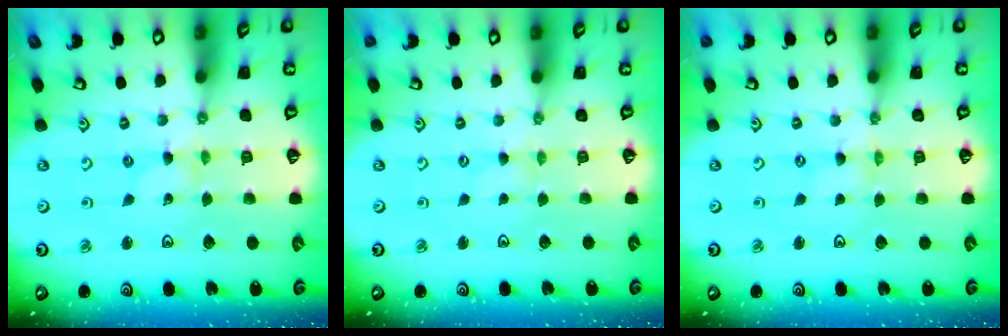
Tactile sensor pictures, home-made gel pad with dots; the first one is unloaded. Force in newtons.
{"total": 0.0}
{"total": 0.0}